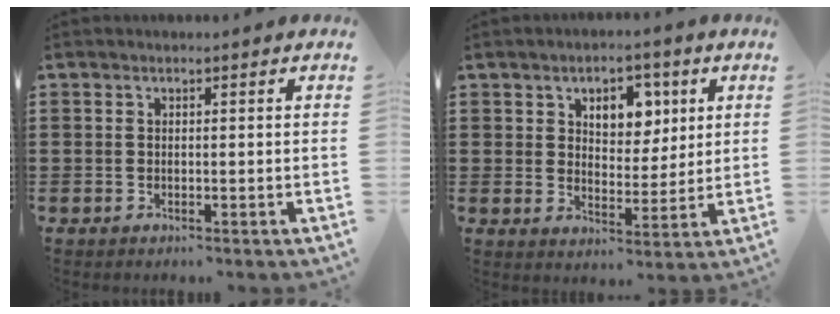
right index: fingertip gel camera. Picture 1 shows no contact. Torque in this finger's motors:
{"motor_torque": [0.17, -0.09, 0.45, 0.06]}